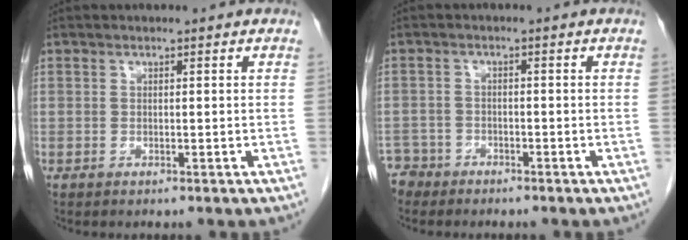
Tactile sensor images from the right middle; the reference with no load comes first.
{"total": 3.5, "force": [-3.0, 1.6, -0.8], "torque": [0.013, 0.001, -0.062]}